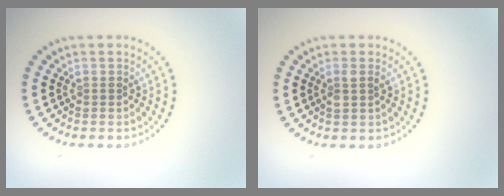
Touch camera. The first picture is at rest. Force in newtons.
{"total": 1.4, "press": 1.2, "slide": 0.7}